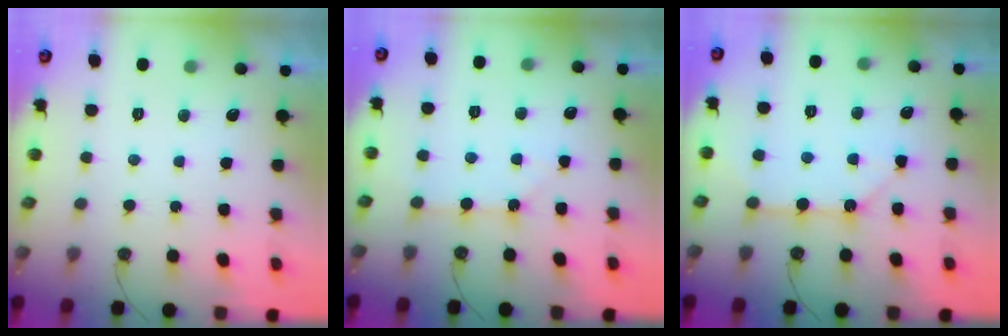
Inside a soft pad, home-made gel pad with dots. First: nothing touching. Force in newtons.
{"total": 2.7, "press": 2.6, "slide": 0.5}
{"total": 11.3, "press": 11.2, "slide": 1.1}